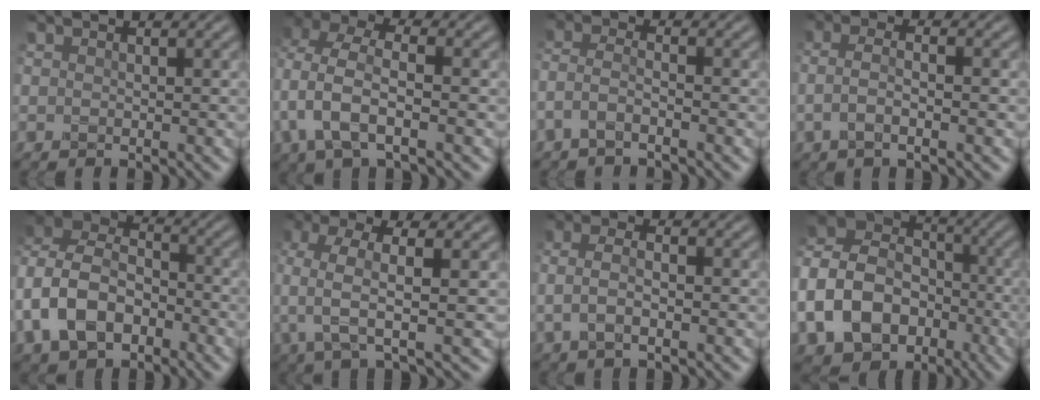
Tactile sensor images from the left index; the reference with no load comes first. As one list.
[{"total": 5.5, "force": [-0.8, 3.2, 4.4], "torque": [-0.104, 0.011, -0.021]}, {"total": 2.4, "force": [-1.8, 0.4, 1.5], "torque": [-0.039, 0.008, -0.046]}, {"total": 3.0, "force": [-0.6, 0.9, 2.7], "torque": [-0.051, 0.006, -0.017]}, {"total": 10.4, "force": [-3.2, 7.5, 6.4], "torque": [-0.143, -0.003, -0.072]}, {"total": 5.6, "force": [0.1, 1.7, 5.3], "torque": [-0.113, 0.004, 0.001]}, {"total": 2.9, "force": [-0.4, 1.2, 2.6], "torque": [-0.058, 0.004, -0.012]}, {"total": 11.4, "force": [-4.1, 8.8, 5.9], "torque": [-0.146, 0.000, -0.079]}]